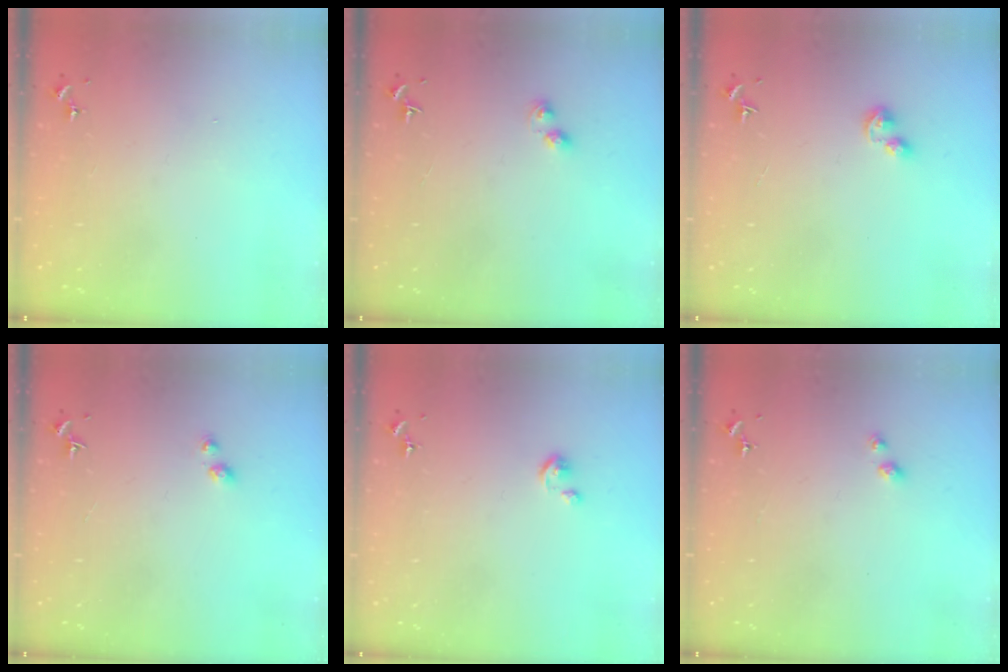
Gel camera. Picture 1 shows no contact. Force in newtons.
{"total": 4.1, "press": 4.0, "slide": 0.6}
{"total": 4.5, "press": 4.3, "slide": 1.1}
{"total": 2.8, "press": 2.8, "slide": 0.2}
{"total": 2.5, "press": 2.5, "slide": 0.3}
{"total": 2.6, "press": 2.6, "slide": 0.6}